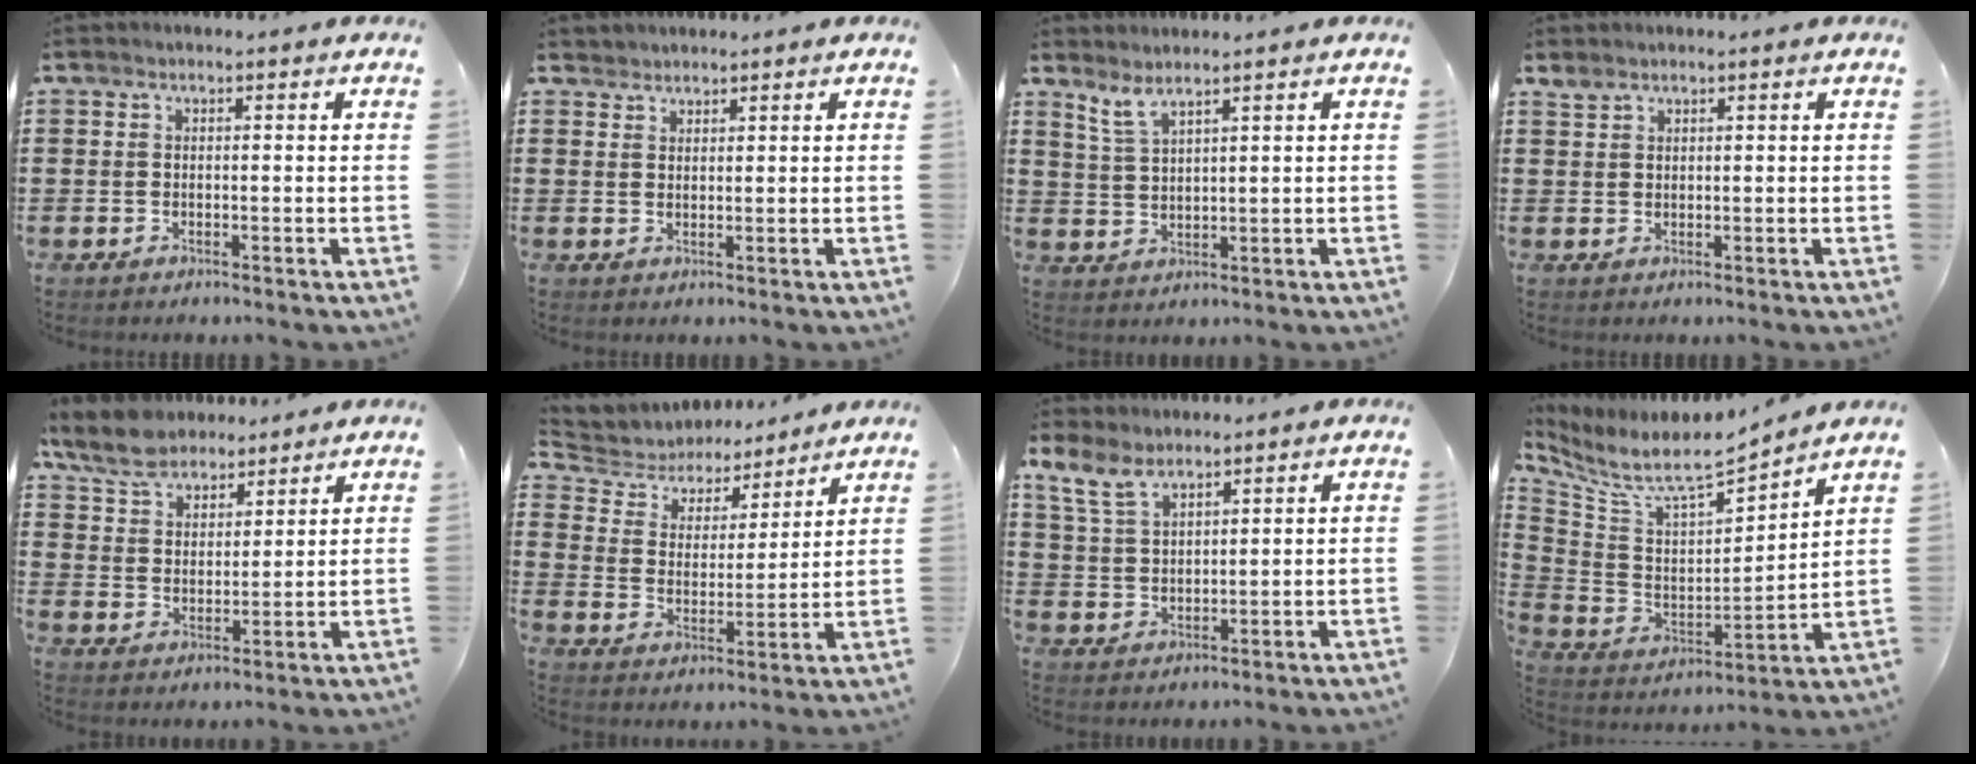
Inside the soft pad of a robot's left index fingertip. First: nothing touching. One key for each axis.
{"total": 1.5, "fx": 1.4, "fy": 0.4, "fz": -0.2, "tx": 0.001, "ty": 0.002, "tz": 0.029}
{"total": 2.9, "fx": 2.4, "fy": 0.4, "fz": 1.5, "tx": -0.036, "ty": -0.001, "tz": 0.045}
{"total": 1.5, "fx": 1.4, "fy": 0.5, "fz": 0.5, "tx": -0.012, "ty": 0.000, "tz": 0.027}
{"total": 7.1, "fx": 6.1, "fy": 2.8, "fz": 2.4, "tx": -0.072, "ty": -0.010, "tz": 0.115}
{"total": 5.2, "fx": 5.0, "fy": 1.6, "fz": 0.6, "tx": -0.045, "ty": -0.034, "tz": 0.083}
{"total": 6.3, "fx": 4.8, "fy": 2.5, "fz": 3.2, "tx": -0.079, "ty": -0.008, "tz": 0.090}
{"total": 6.1, "fx": 5.5, "fy": 0.9, "fz": 2.3, "tx": -0.077, "ty": -0.055, "tz": 0.088}